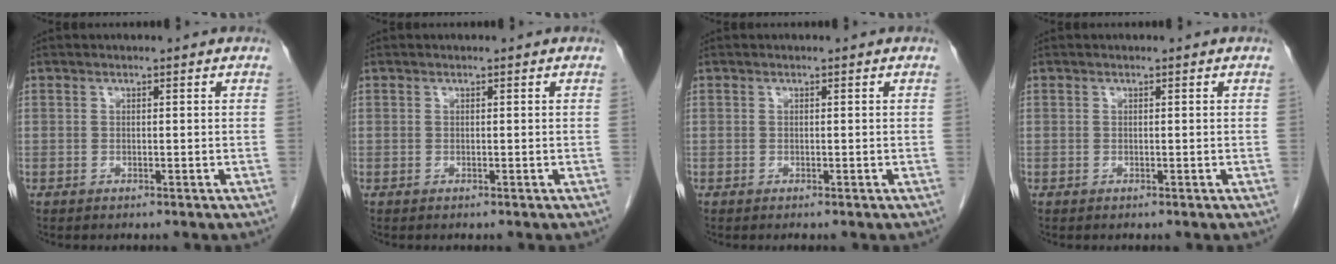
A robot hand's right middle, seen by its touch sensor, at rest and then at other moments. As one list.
[{"total": 0.0}, {"total": 0.0}, {"total": 0.0}]